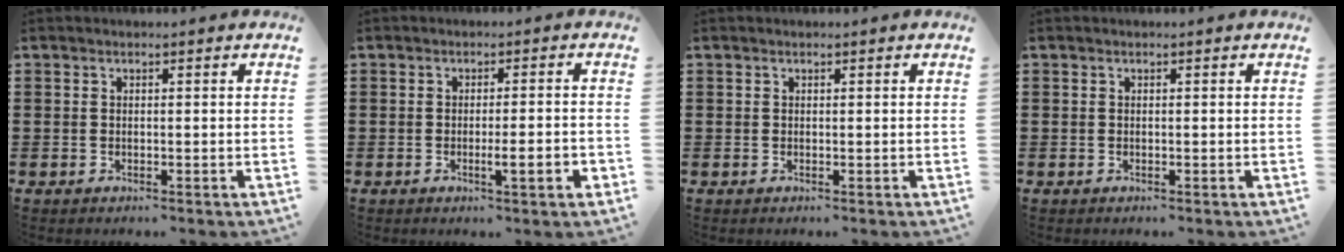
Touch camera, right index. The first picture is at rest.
{"total": 3.9, "force": [-1.2, 0.2, 3.6], "torque": [-0.059, -0.009, -0.020]}
{"total": 0.0}
{"total": 0.0}